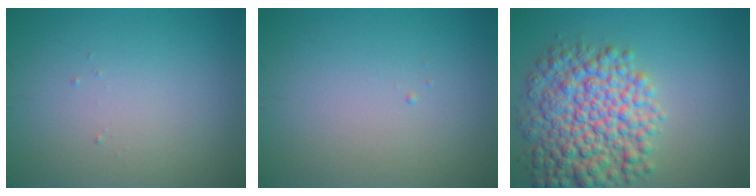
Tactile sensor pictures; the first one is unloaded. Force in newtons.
{"total": 0.0}
{"total": 9.1, "press": 9.1, "slide": 0.2}